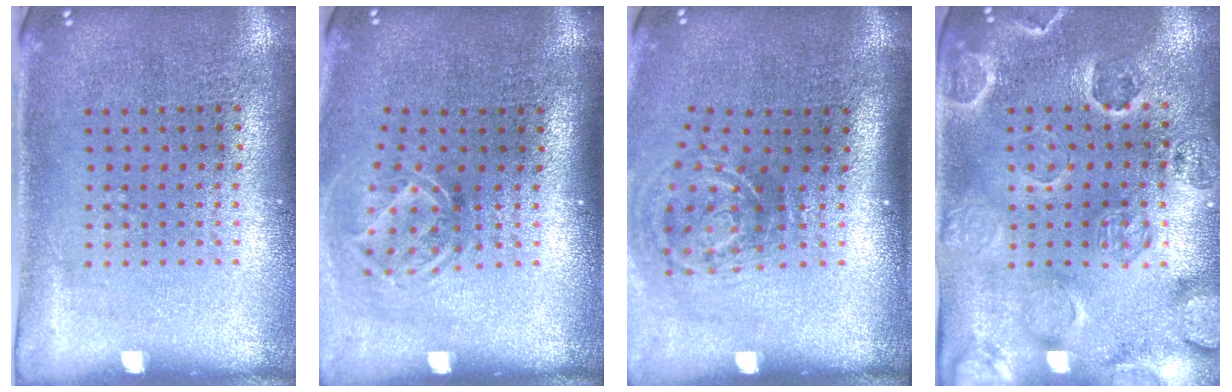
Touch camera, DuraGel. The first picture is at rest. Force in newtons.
{"total": 1.8, "press": 1.3, "slide": 1.2}
{"total": 2.0, "press": 1.3, "slide": 1.6}
{"total": 2.6, "press": 2.4, "slide": 0.8}